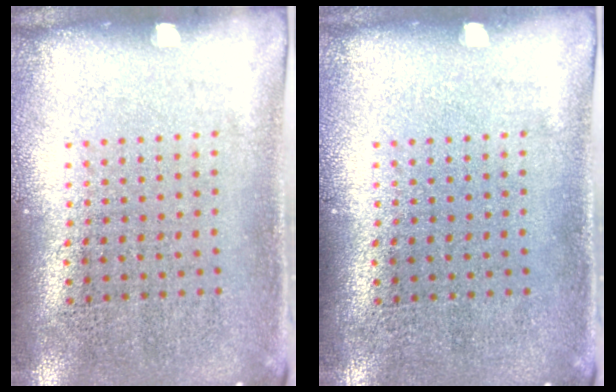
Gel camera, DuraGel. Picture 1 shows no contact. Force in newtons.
{"total": 0.0}